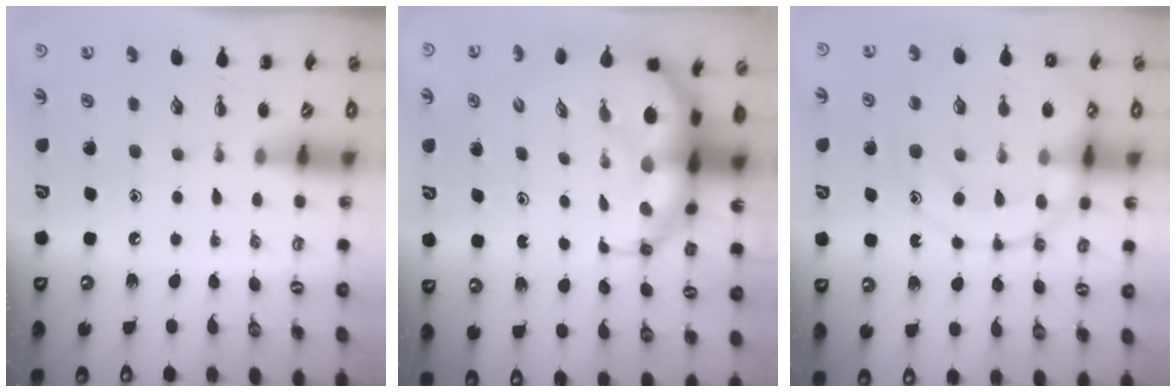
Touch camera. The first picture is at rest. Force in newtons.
{"total": 8.7, "press": 8.4, "slide": 2.3}
{"total": 18.4, "press": 18.2, "slide": 2.3}